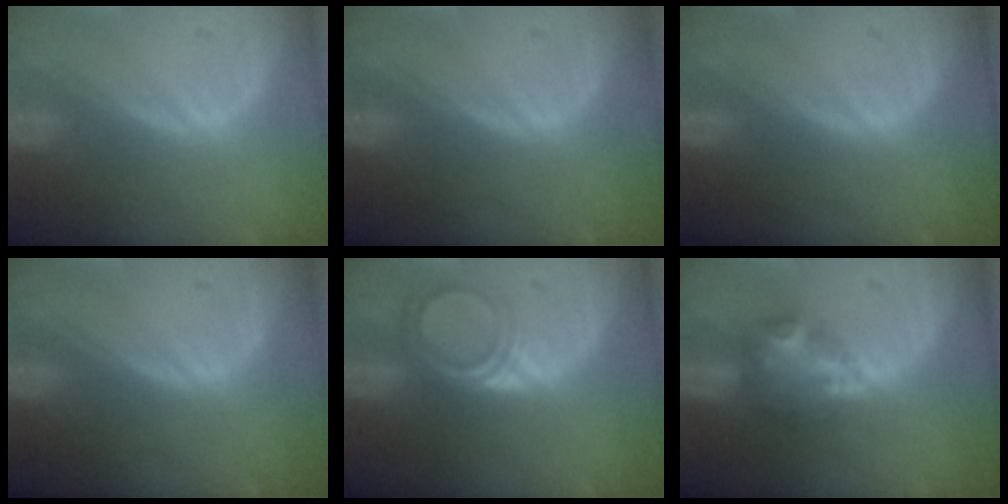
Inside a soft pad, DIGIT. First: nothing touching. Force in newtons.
{"total": 0.0}
{"total": 0.0}
{"total": 0.0}
{"total": 4.7, "press": 4.2, "slide": 2.2}
{"total": 6.2, "press": 5.4, "slide": 2.9}